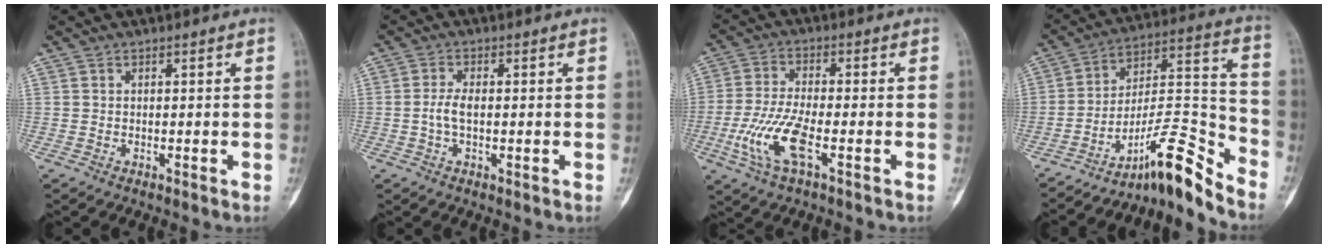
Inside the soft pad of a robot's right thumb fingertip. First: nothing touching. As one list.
[{"total": 3.0, "force": [-0.4, 1.2, 2.7], "torque": [-0.063, 0.003, -0.011]}, {"total": 10.0, "force": [-3.6, 3.1, 8.8], "torque": [-0.208, 0.007, -0.071]}, {"total": 13.2, "force": [-10.8, 1.8, 7.4], "torque": [-0.109, 0.126, -0.180]}]